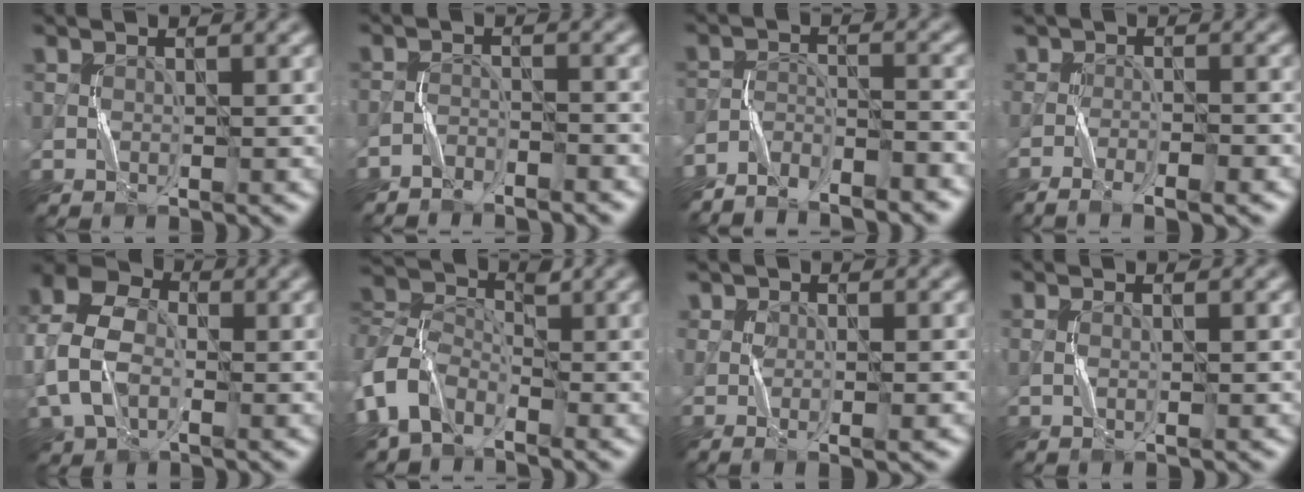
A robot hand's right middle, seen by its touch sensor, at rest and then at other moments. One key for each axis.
{"total": 2.2, "fx": -2.2, "fy": 0.5, "fz": 0.3, "tx": -0.004, "ty": 0.004, "tz": -0.047}
{"total": 5.0, "fx": -4.6, "fy": 1.2, "fz": 1.3, "tx": -0.027, "ty": -0.002, "tz": -0.090}
{"total": 4.2, "fx": -2.8, "fy": 1.8, "fz": 2.7, "tx": -0.028, "ty": 0.007, "tz": -0.038}
{"total": 8.1, "fx": -1.0, "fy": 6.0, "fz": 5.4, "tx": -0.149, "ty": 0.004, "tz": -0.029}
{"total": 6.6, "fx": -3.0, "fy": 4.5, "fz": 3.7, "tx": -0.081, "ty": 0.005, "tz": -0.081}
{"total": 2.4, "fx": -0.2, "fy": 1.3, "fz": 2.1, "tx": -0.025, "ty": 0.007, "tz": -0.003}
{"total": 0.8, "fx": 0.3, "fy": 0.2, "fz": 0.7, "tx": -0.013, "ty": -0.003, "tz": -0.002}